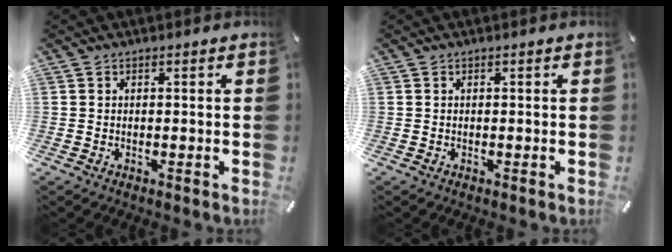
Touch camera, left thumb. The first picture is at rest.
{"total": 0.0}